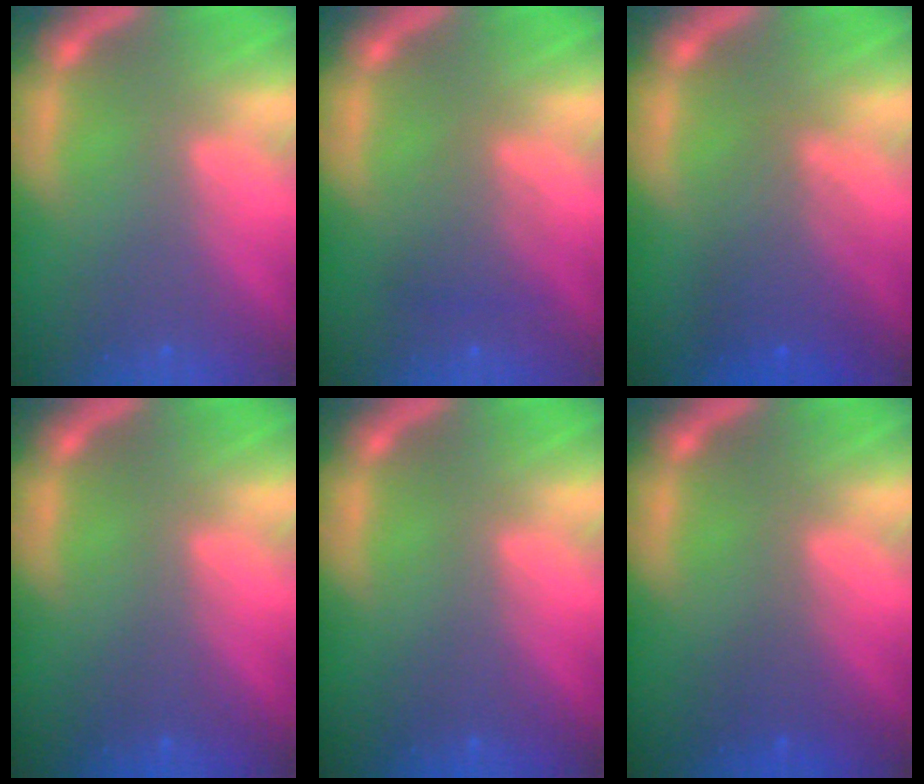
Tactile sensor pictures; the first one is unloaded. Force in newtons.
{"total": 2.5}
{"total": 4.0}
{"total": 0.0}
{"total": 0.0}
{"total": 1.0}